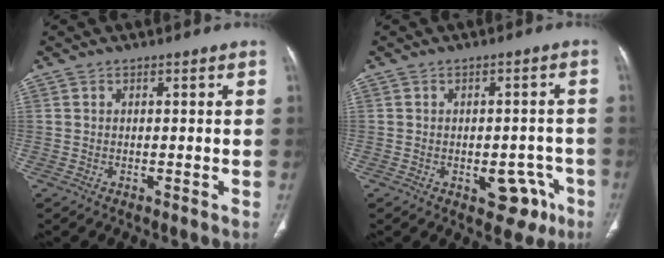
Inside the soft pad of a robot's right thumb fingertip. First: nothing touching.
{"total": 7.1, "force": [-3.1, 4.4, 4.5], "torque": [-0.020, 0.025, -0.030]}